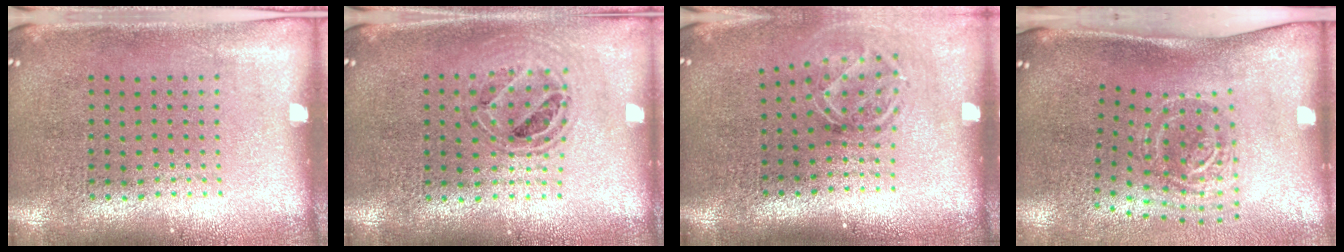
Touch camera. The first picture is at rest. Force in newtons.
{"total": 0.8, "press": 0.8, "slide": 0.1}
{"total": 1.7, "press": 1.3, "slide": 1.2}
{"total": 2.0, "press": 1.2, "slide": 1.6}